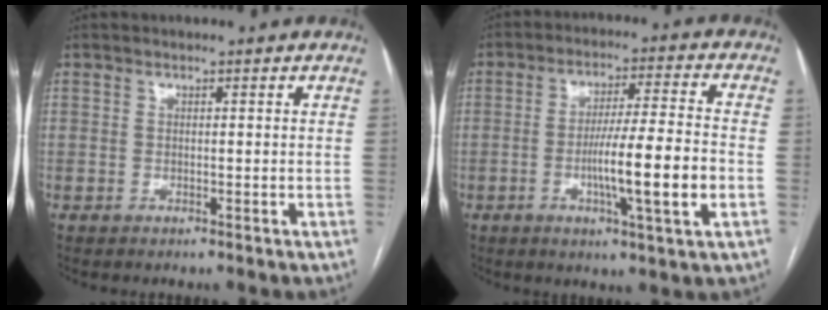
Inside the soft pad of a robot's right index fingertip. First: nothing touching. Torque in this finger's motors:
{"motor_torque": [1.88, -0.27, 0.90, 0.20]}